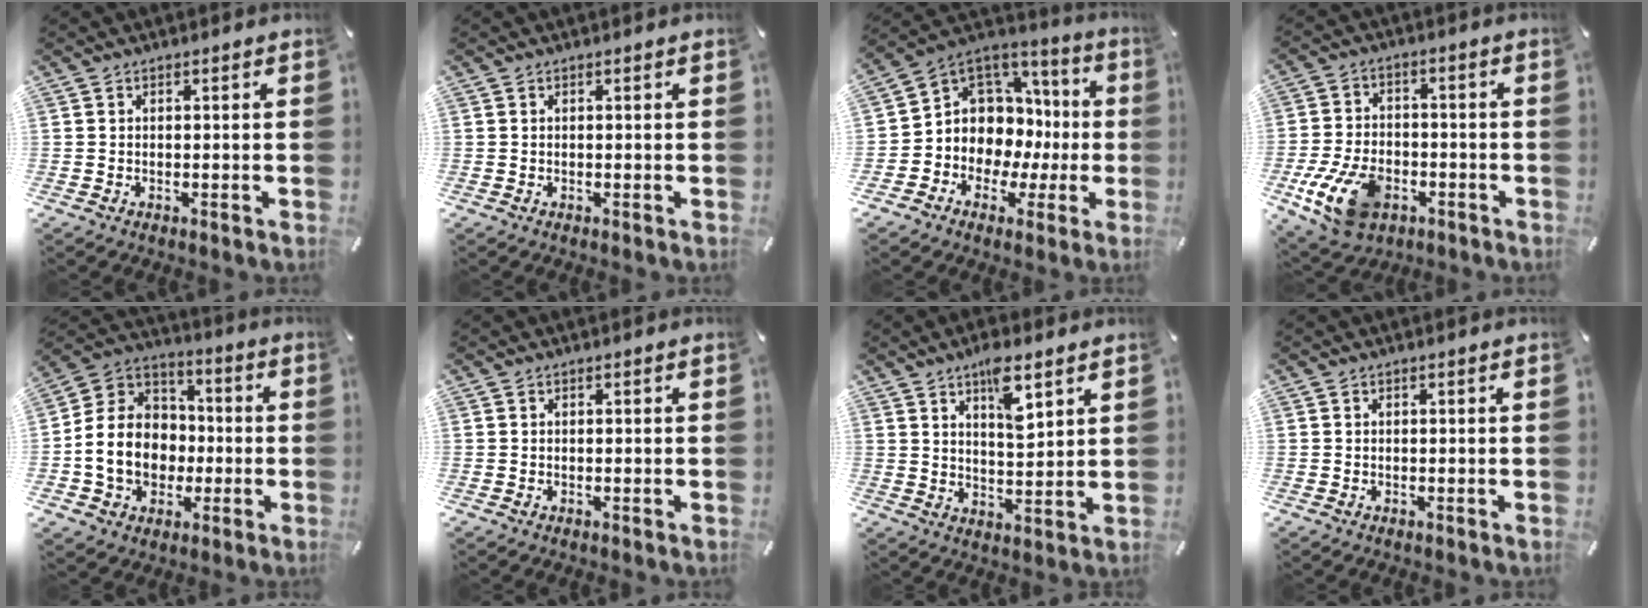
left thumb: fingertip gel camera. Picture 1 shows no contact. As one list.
[{"total": 0.0}, {"total": 7.8, "force": [0.6, 7.7, 0.8], "torque": [-0.020, -0.046, 0.025]}, {"total": 13.2, "force": [-5.4, 8.6, 8.4], "torque": [-0.170, 0.022, -0.095]}, {"total": 14.0, "force": [-3.2, 12.1, 6.3], "torque": [-0.147, 0.019, -0.053]}, {"total": 0.0}, {"total": 8.1, "force": [5.5, 2.8, 5.3], "torque": [-0.078, -0.031, 0.089]}, {"total": 0.0}]